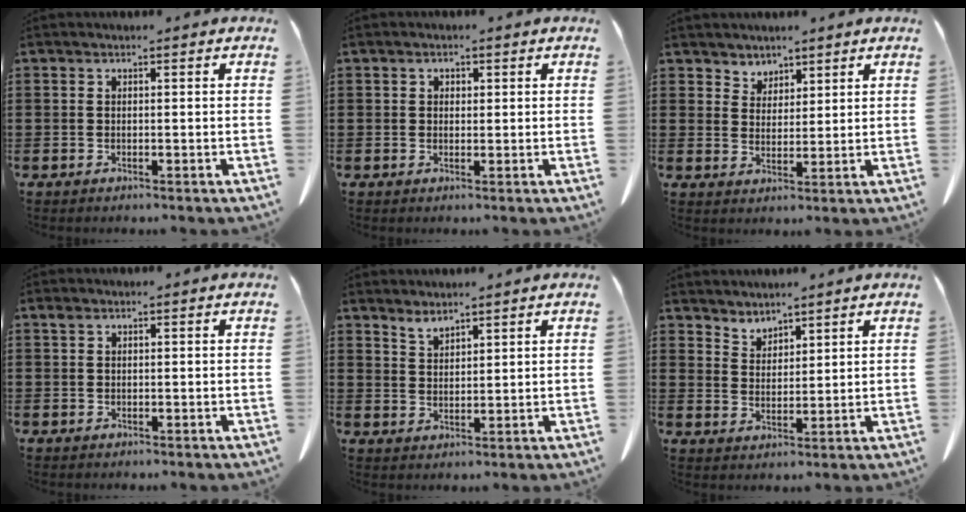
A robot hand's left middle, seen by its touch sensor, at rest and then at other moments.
{"total": 0.9, "force": [0.5, 0.7, 0.4], "torque": [-0.011, 0.003, 0.010]}
{"total": 3.4, "force": [3.0, 1.7, -0.2], "torque": [-0.012, -0.001, 0.057]}
{"total": 0.6, "force": [0.3, 0.5, 0.3], "torque": [-0.008, 0.003, 0.007]}
{"total": 2.3, "force": [2.2, 0.2, 0.3], "torque": [-0.011, -0.004, 0.043]}
{"total": 3.2, "force": [3.1, 0.7, -0.4], "torque": [-0.003, -0.011, 0.061]}